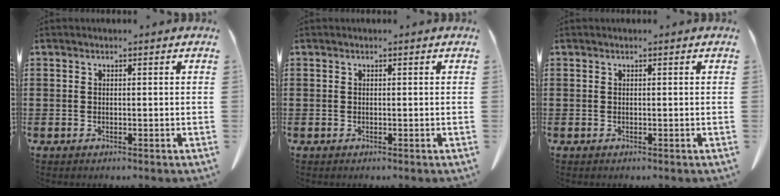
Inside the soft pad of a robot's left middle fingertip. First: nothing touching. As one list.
[{"total": 0.0}, {"total": 0.0}]